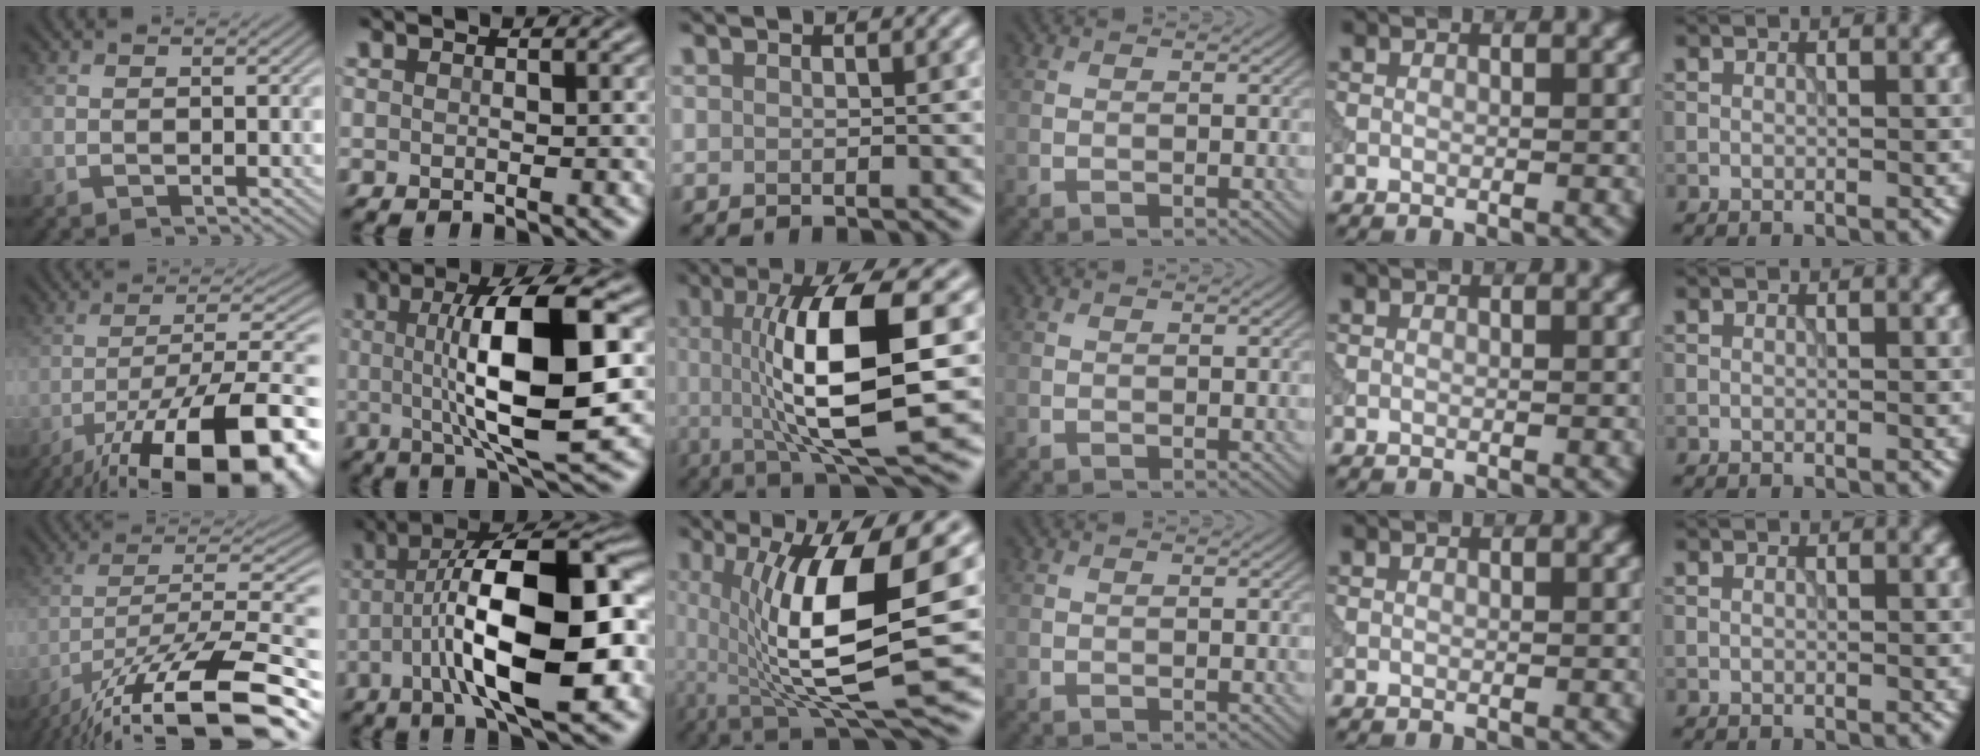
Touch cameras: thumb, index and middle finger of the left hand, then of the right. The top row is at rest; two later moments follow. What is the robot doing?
{"motion": "dispense", "object": "syringe"}